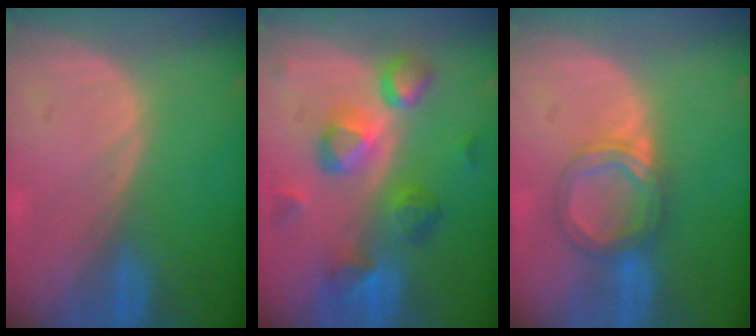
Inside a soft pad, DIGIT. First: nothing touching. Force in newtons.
{"total": 9.2, "press": 8.4, "slide": 3.8}
{"total": 5.3, "press": 5.1, "slide": 1.5}